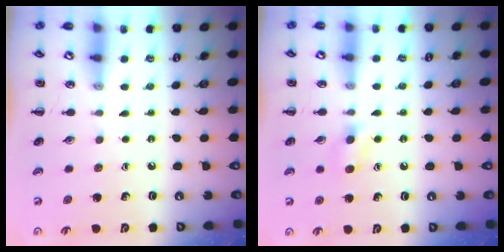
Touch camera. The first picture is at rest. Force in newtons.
{"total": 4.4, "press": 4.1, "slide": 1.6}